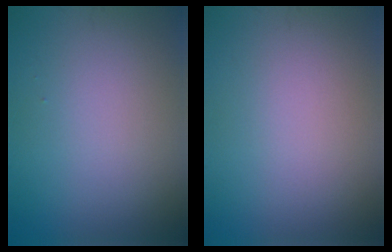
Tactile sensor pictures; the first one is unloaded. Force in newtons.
{"total": 0.0}